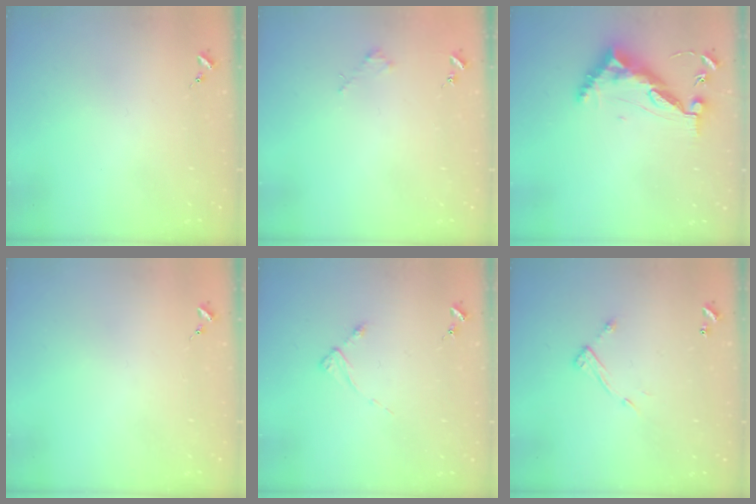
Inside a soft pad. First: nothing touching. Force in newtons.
{"total": 1.8, "press": 1.8, "slide": 0.2}
{"total": 10.3, "press": 10.2, "slide": 1.0}
{"total": 0.0}
{"total": 2.4, "press": 2.4, "slide": 0.3}
{"total": 7.9, "press": 7.9, "slide": 0.3}